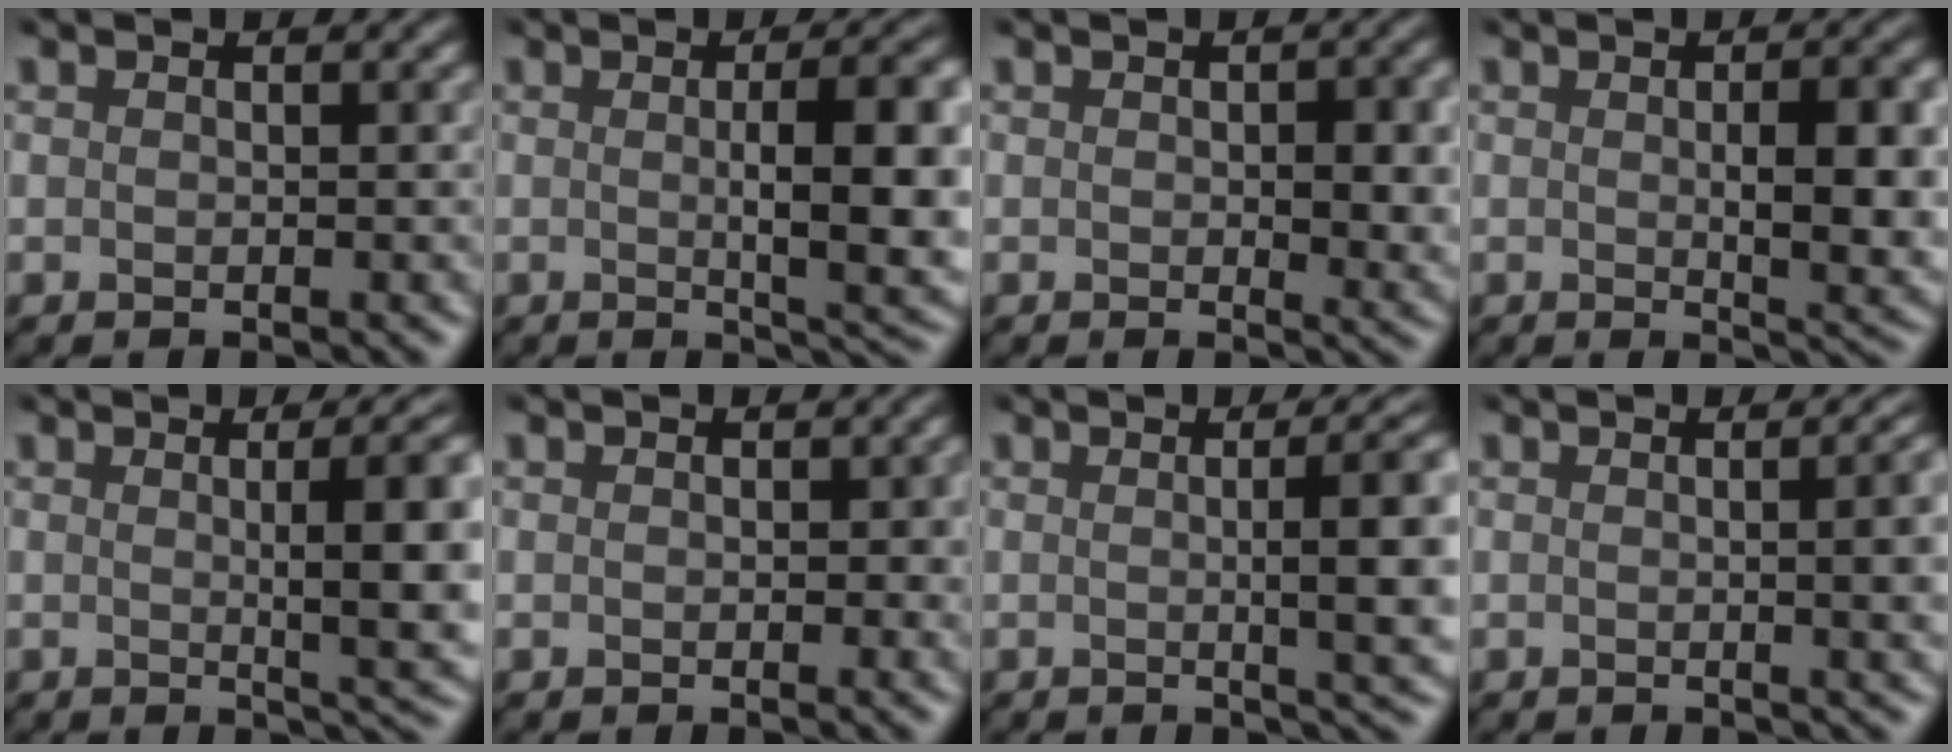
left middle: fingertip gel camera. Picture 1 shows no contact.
{"total": 8.5, "force": [0.0, 2.0, 8.3], "torque": [-0.103, 0.009, 0.012]}
{"total": 3.2, "force": [-0.1, 0.6, 3.1], "torque": [-0.061, 0.001, 0.012]}
{"total": 5.6, "force": [-0.1, 1.1, 5.5], "torque": [-0.088, 0.000, 0.016]}
{"total": 8.6, "force": [0.4, 1.9, 8.4], "torque": [-0.090, 0.020, 0.011]}
{"total": 0.6, "force": [-0.2, -0.1, 0.6], "torque": [-0.016, 0.005, 0.009]}
{"total": 7.8, "force": [0.3, 2.0, 7.6], "torque": [-0.076, 0.021, 0.010]}
{"total": 6.0, "force": [0.0, 2.6, 5.4], "torque": [-0.031, 0.024, -0.005]}